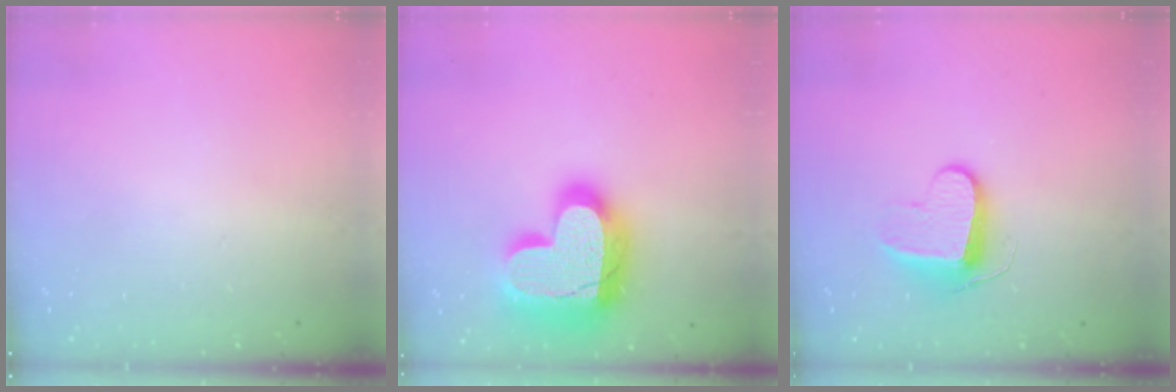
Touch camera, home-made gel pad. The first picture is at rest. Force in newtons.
{"total": 26.4, "press": 26.3, "slide": 2.0}
{"total": 9.5, "press": 9.5, "slide": 0.7}